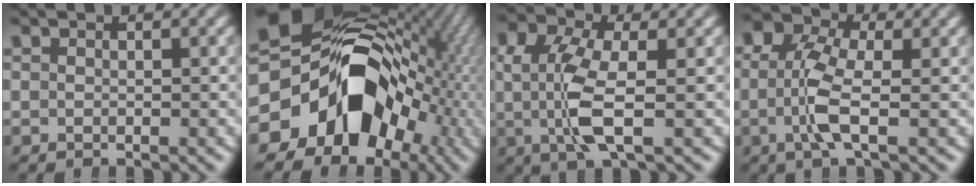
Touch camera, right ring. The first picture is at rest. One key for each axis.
{"total": 26.0, "fx": 1.1, "fy": 18.6, "fz": 18.2, "tx": -0.280, "ty": -0.011, "tz": 0.006}
{"total": 5.1, "fx": 0.0, "fy": 2.0, "fz": 4.7, "tx": -0.104, "ty": -0.022, "tz": 0.008}
{"total": 4.5, "fx": -0.3, "fy": 2.5, "fz": 3.8, "tx": -0.094, "ty": -0.022, "tz": -0.006}